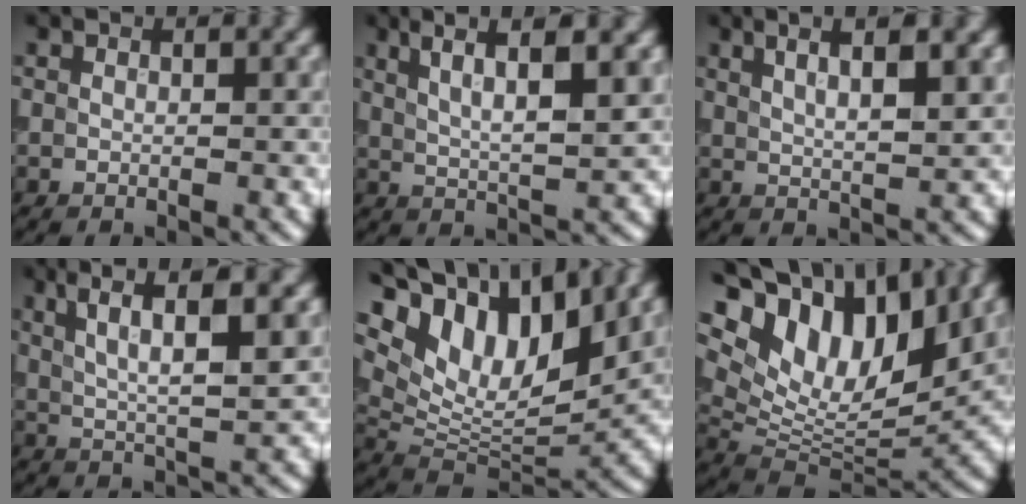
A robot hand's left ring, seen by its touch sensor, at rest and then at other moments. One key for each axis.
{"total": 6.5, "fx": 3.4, "fy": 1.5, "fz": 5.3, "tx": -0.078, "ty": 0.008, "tz": 0.058}
{"total": 5.9, "fx": 3.0, "fy": 2.0, "fz": 4.6, "tx": -0.037, "ty": 0.022, "tz": 0.022}
{"total": 7.1, "fx": 3.5, "fy": 1.7, "fz": 6.0, "tx": -0.096, "ty": 0.007, "tz": 0.066}
{"total": 13.1, "fx": 7.4, "fy": 5.7, "fz": 9.2, "tx": -0.181, "ty": 0.025, "tz": 0.133}
{"total": 15.8, "fx": 7.9, "fy": 8.5, "fz": 10.7, "tx": -0.229, "ty": 0.031, "tz": 0.150}